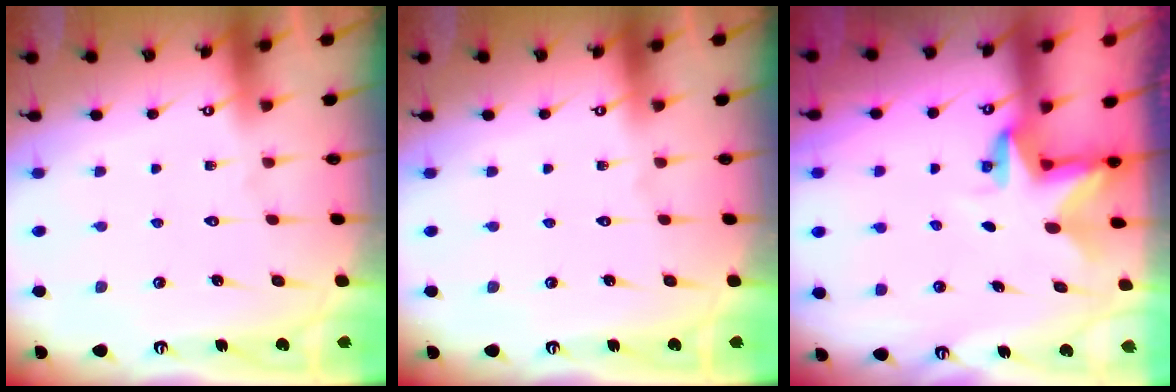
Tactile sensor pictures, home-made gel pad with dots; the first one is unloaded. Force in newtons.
{"total": 0.0}
{"total": 2.8, "press": 2.8, "slide": 0.2}